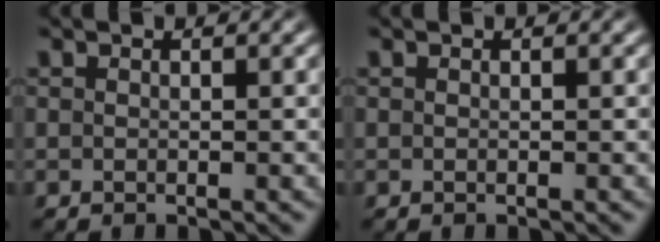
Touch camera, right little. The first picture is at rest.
{"total": 0.0}